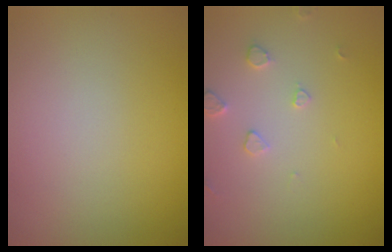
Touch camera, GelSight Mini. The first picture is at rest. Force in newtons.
{"total": 1.5, "press": 1.5, "slide": 0.3}